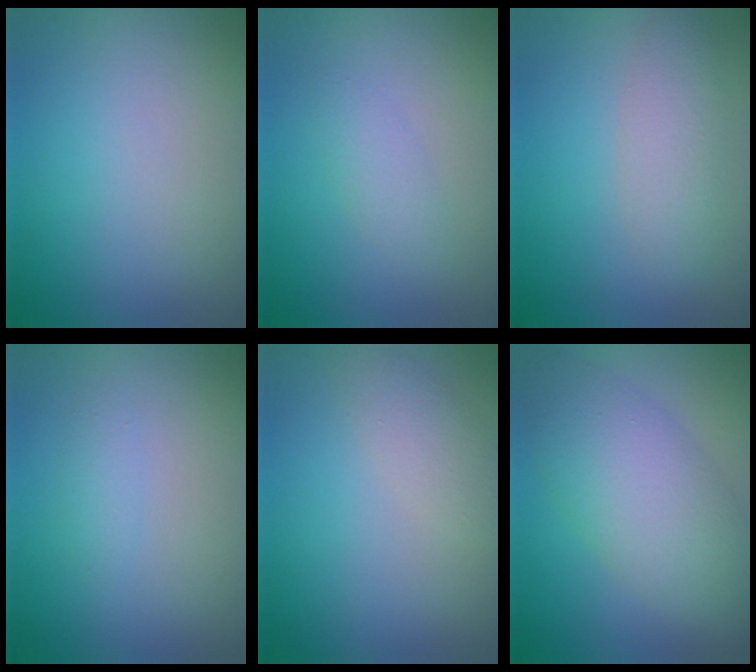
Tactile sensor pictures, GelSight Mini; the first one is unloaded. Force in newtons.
{"total": 1.4, "press": 1.3, "slide": 0.1}
{"total": 2.6, "press": 2.6, "slide": 0.2}
{"total": 0.8, "press": 0.8, "slide": 0.0}
{"total": 2.0, "press": 2.0, "slide": 0.1}
{"total": 6.6, "press": 6.6, "slide": 0.1}